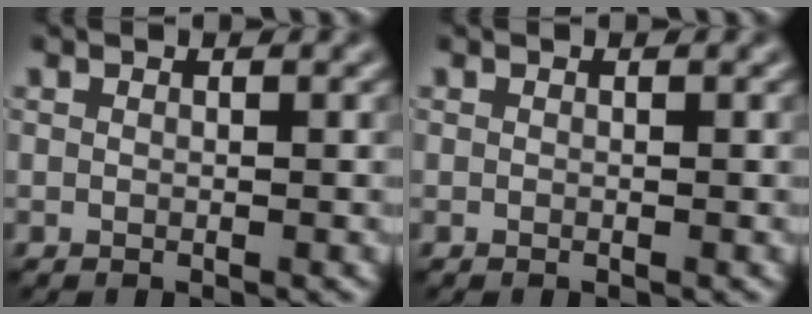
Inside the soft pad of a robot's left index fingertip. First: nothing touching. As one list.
[{"total": 0.0}]